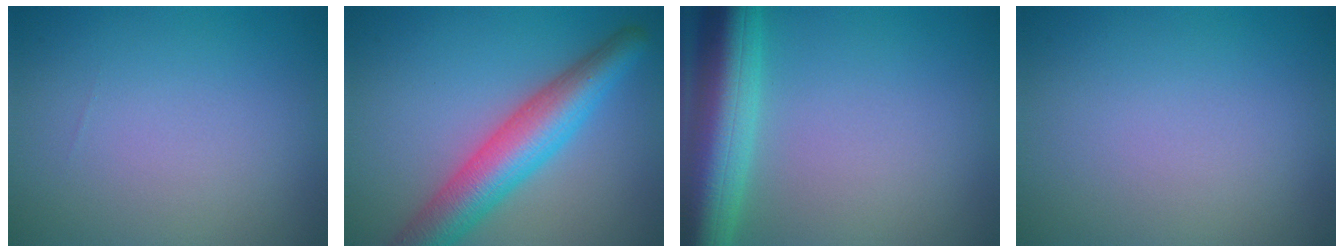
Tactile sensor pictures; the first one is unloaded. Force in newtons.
{"total": 6.9, "press": 6.9, "slide": 0.1}
{"total": 8.1, "press": 8.1, "slide": 0.6}
{"total": 0.0}